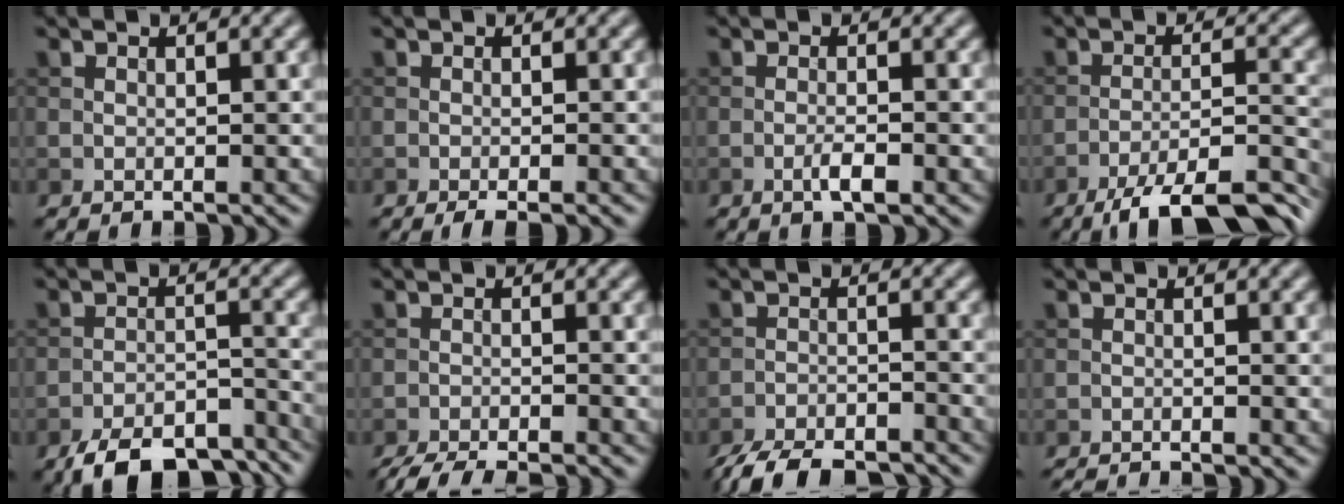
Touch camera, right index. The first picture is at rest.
{"total": 2.3, "force": [-1.4, 0.4, 1.8], "torque": [-0.024, 0.001, -0.025]}
{"total": 1.9, "force": [-0.9, 0.3, 1.6], "torque": [-0.029, 0.003, -0.019]}
{"total": 9.9, "force": [-7.7, 2.0, 5.9], "torque": [-0.090, 0.005, -0.123]}
{"total": 10.1, "force": [-8.2, 3.5, 4.7], "torque": [-0.071, -0.016, -0.125]}
{"total": 6.0, "force": [-5.5, 0.8, 2.3], "torque": [-0.041, -0.018, -0.090]}
{"total": 7.4, "force": [-6.7, 1.7, 2.8], "torque": [-0.044, -0.017, -0.116]}
{"total": 2.5, "force": [-2.4, 0.2, 0.8], "torque": [-0.015, -0.007, -0.043]}